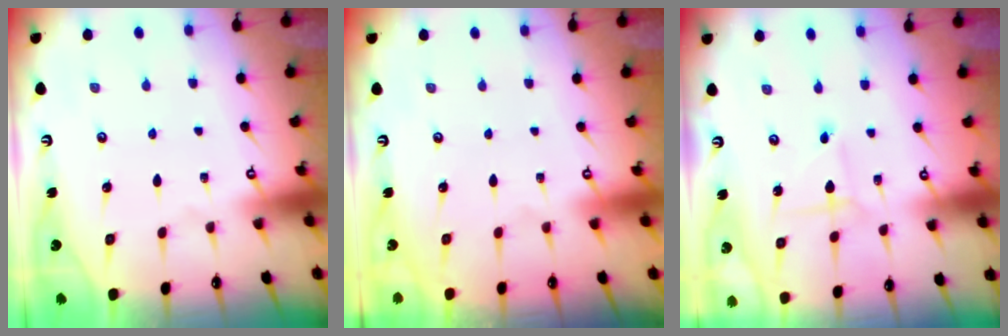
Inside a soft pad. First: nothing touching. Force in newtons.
{"total": 0.0}
{"total": 0.9, "press": 0.9, "slide": 0.0}